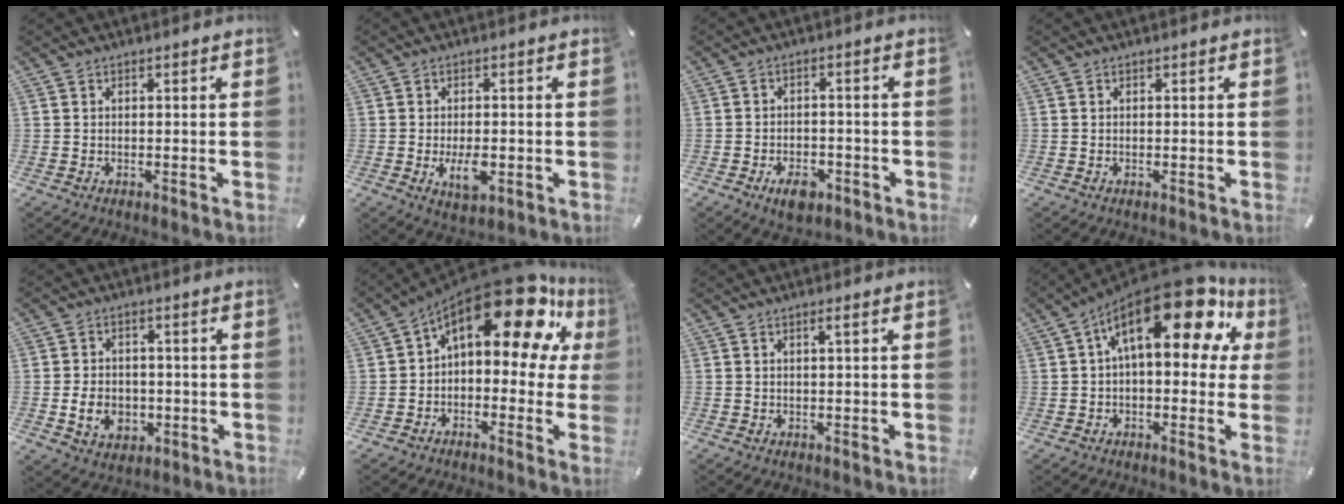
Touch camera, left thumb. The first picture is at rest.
{"total": 6.0, "force": [-1.5, 3.0, 4.9], "torque": [-0.099, -0.003, -0.030]}
{"total": 5.9, "force": [-3.2, 3.5, 3.5], "torque": [-0.063, 0.011, -0.061]}
{"total": 0.0}
{"total": 7.4, "force": [-1.5, 5.9, 4.2], "torque": [-0.093, 0.003, -0.029]}
{"total": 20.2, "force": [9.9, 8.9, 15.2], "torque": [-0.235, -0.076, 0.161]}
{"total": 1.3, "force": [0.4, 0.0, 1.3], "torque": [-0.024, 0.001, 0.005]}
{"total": 21.1, "force": [8.7, 9.3, 16.8], "torque": [-0.274, -0.055, 0.140]}